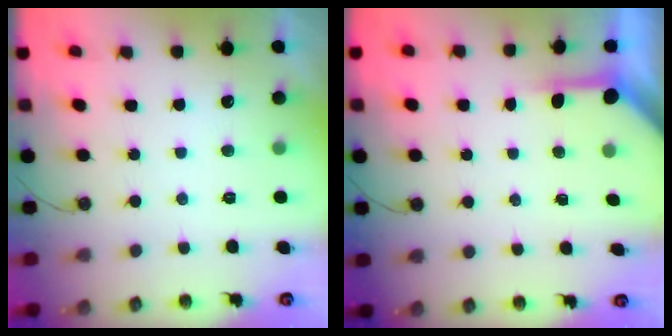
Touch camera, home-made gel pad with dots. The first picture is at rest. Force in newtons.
{"total": 3.9, "press": 3.9, "slide": 0.5}